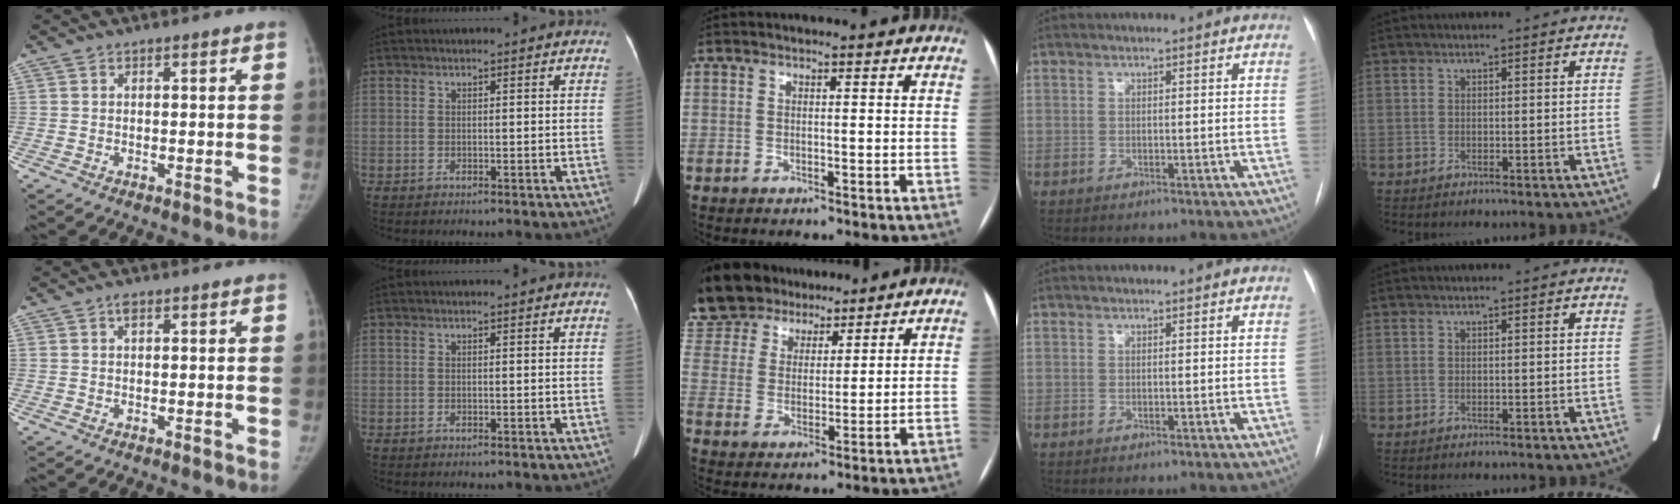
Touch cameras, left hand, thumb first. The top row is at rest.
{"thumb": {"total": 1.4, "force": [0.7, 0.8, 0.9], "torque": [-0.012, 0.002, 0.008]}, "middle": {"total": 19.0, "force": [15.2, 9.3, 6.7], "torque": [-0.169, 0.049, 0.271]}}